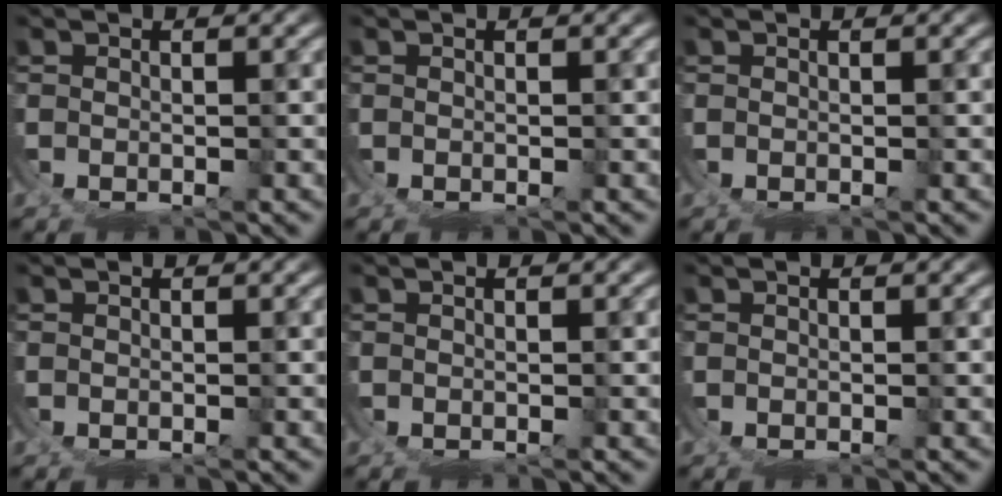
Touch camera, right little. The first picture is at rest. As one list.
[{"total": 0.0}, {"total": 0.0}, {"total": 0.0}, {"total": 0.0}, {"total": 0.0}]